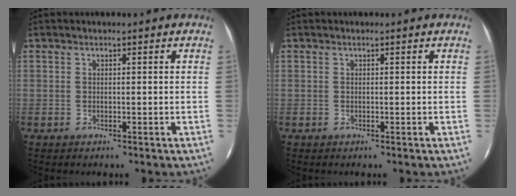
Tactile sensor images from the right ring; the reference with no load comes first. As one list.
[{"total": 0.0}]